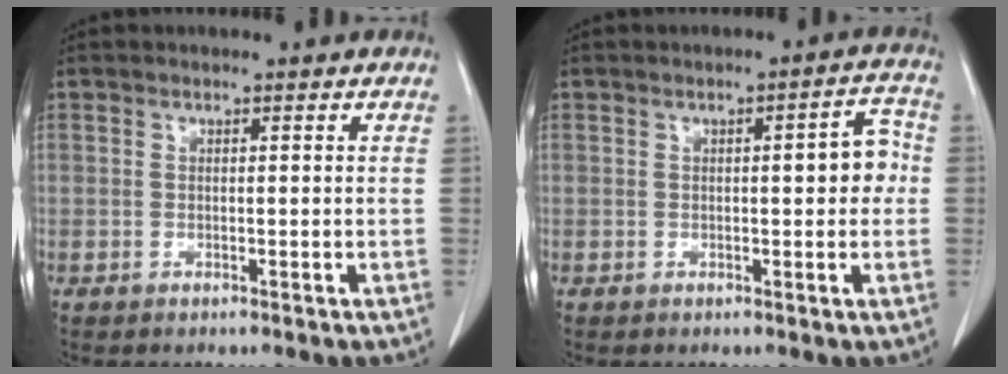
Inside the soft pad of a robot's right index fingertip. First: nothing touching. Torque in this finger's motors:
{"motor_torque": [0.53, -0.07, 0.31, 0.06]}